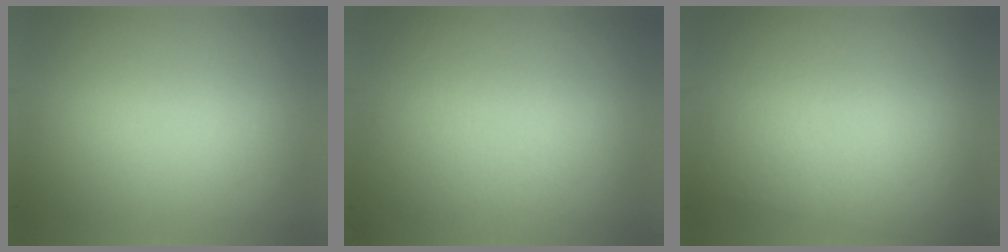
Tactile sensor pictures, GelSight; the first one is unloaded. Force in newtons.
{"total": 4.4}
{"total": 2.8}